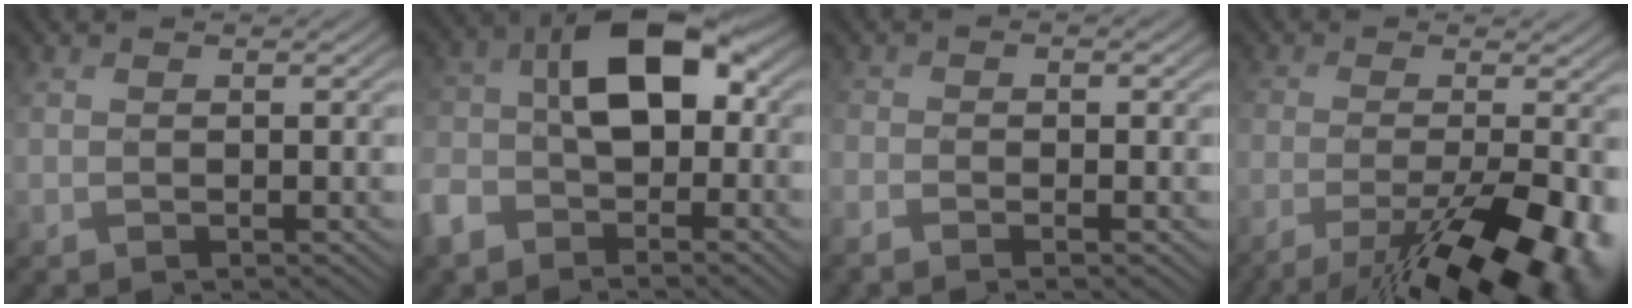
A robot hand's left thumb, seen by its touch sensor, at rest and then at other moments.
{"total": 11.7, "force": [-2.8, 7.0, 8.9], "torque": [-0.180, -0.001, -0.066]}
{"total": 3.1, "force": [-1.9, 1.0, 2.3], "torque": [-0.049, -0.011, -0.036]}
{"total": 13.1, "force": [-7.7, 3.5, 10.0], "torque": [-0.169, -0.015, -0.108]}